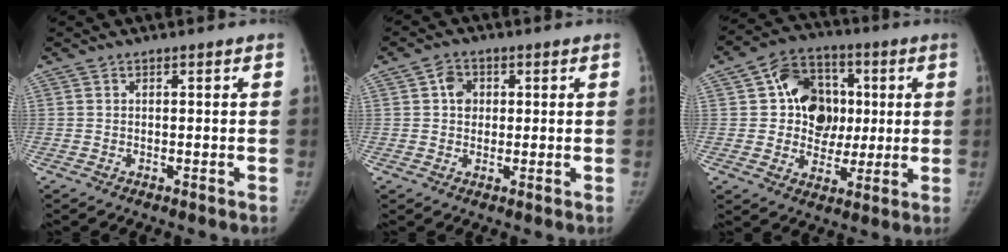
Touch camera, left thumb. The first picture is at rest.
{"total": 4.1, "force": [1.0, 3.4, 1.9], "torque": [-0.010, 0.001, 0.013]}
{"total": 14.3, "force": [2.3, 11.8, 7.8], "torque": [-0.069, 0.006, 0.037]}